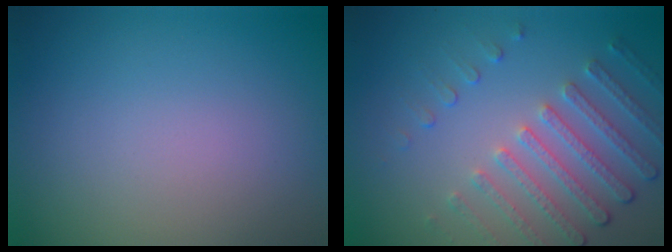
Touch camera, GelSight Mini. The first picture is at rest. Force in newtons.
{"total": 4.6, "press": 3.4, "slide": 3.1}